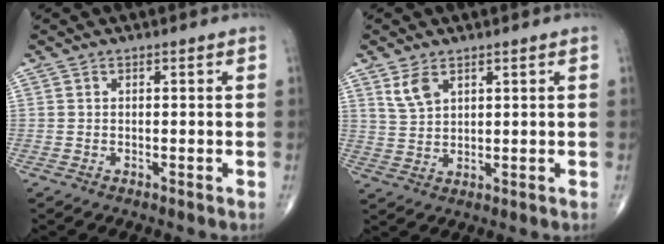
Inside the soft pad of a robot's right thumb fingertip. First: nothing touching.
{"total": 4.3, "force": [2.5, 2.3, 2.6], "torque": [-0.047, -0.010, 0.057]}